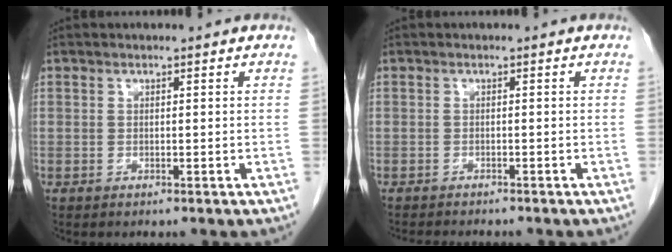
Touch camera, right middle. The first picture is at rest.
{"total": 4.2, "force": [-3.9, 0.6, 1.4], "torque": [-0.018, -0.009, -0.057]}